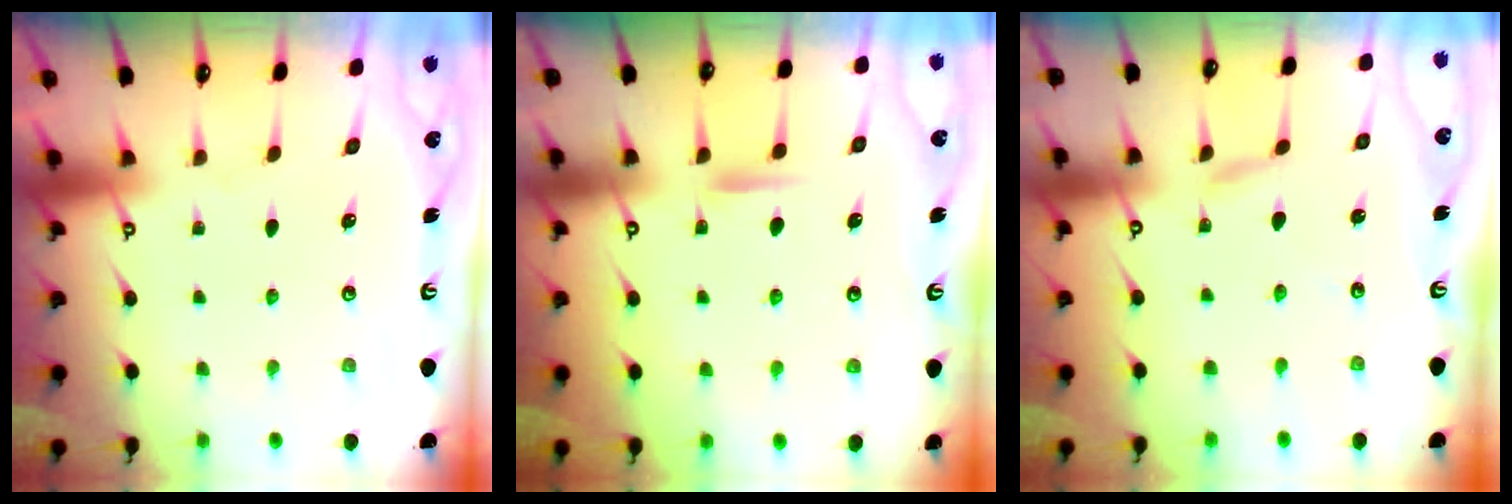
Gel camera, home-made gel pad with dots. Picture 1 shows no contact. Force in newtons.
{"total": 5.8, "press": 5.7, "slide": 0.9}
{"total": 1.7, "press": 1.7, "slide": 0.2}